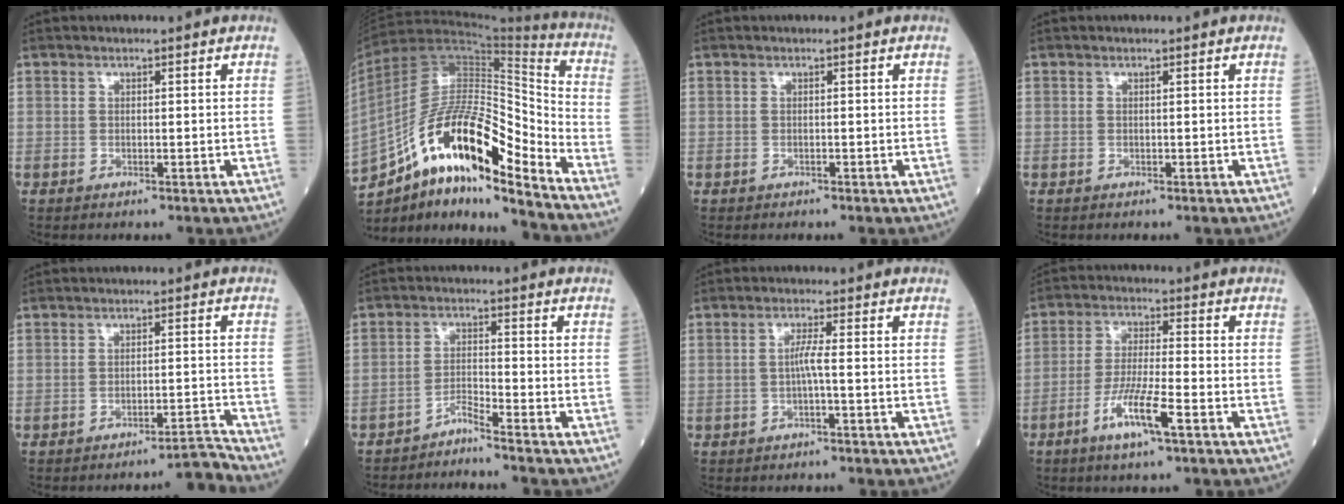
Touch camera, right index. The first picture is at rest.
{"total": 20.5, "force": [-12.1, 4.3, 15.9], "torque": [-0.309, 0.014, -0.210]}
{"total": 0.0}
{"total": 0.0}
{"total": 3.6, "force": [-3.2, -1.5, 0.2], "torque": [0.005, 0.001, -0.046]}
{"total": 3.3, "force": [-3.0, -1.4, 0.5], "torque": [-0.011, -0.015, -0.057]}
{"total": 2.1, "force": [-0.4, -0.2, 2.1], "torque": [-0.038, 0.002, -0.007]}
{"total": 7.7, "force": [-3.8, 0.1, 6.7], "torque": [-0.135, -0.010, -0.073]}